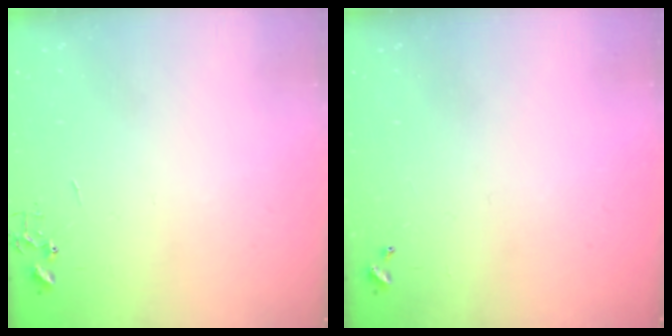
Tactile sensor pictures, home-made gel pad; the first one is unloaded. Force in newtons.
{"total": 0.0}